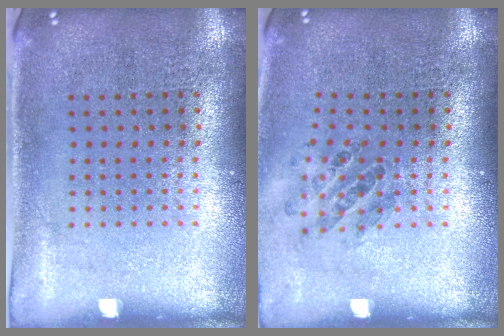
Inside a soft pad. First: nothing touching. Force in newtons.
{"total": 0.9, "press": 0.9, "slide": 0.0}